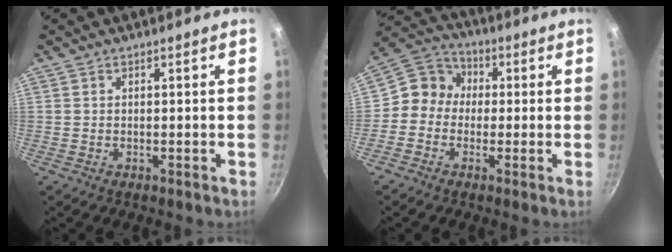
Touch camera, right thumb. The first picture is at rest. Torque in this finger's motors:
{"motor_torque": [-0.11, 0.09, 0.16, -0.54, 0.02]}